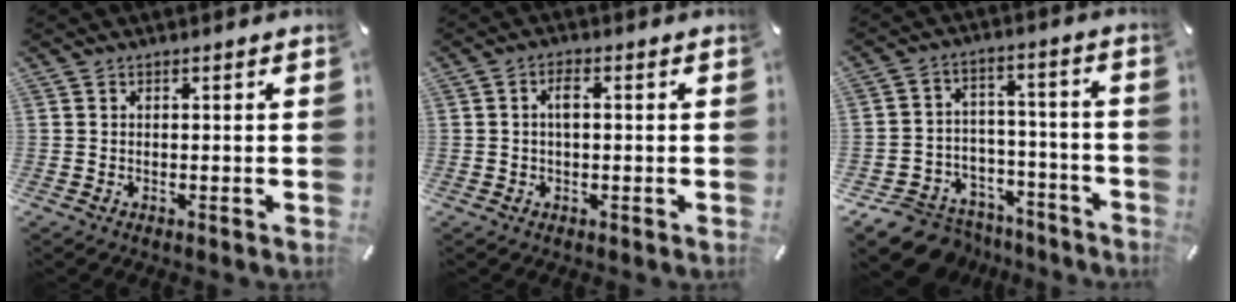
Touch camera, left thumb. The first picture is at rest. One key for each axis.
{"total": 1.8, "fx": -0.1, "fy": 1.1, "fz": 1.4, "tx": -0.029, "ty": 0.005, "tz": -0.004}
{"total": 10.6, "fx": -7.7, "fy": 7.0, "fz": 2.1, "tx": -0.024, "ty": 0.052, "tz": -0.130}